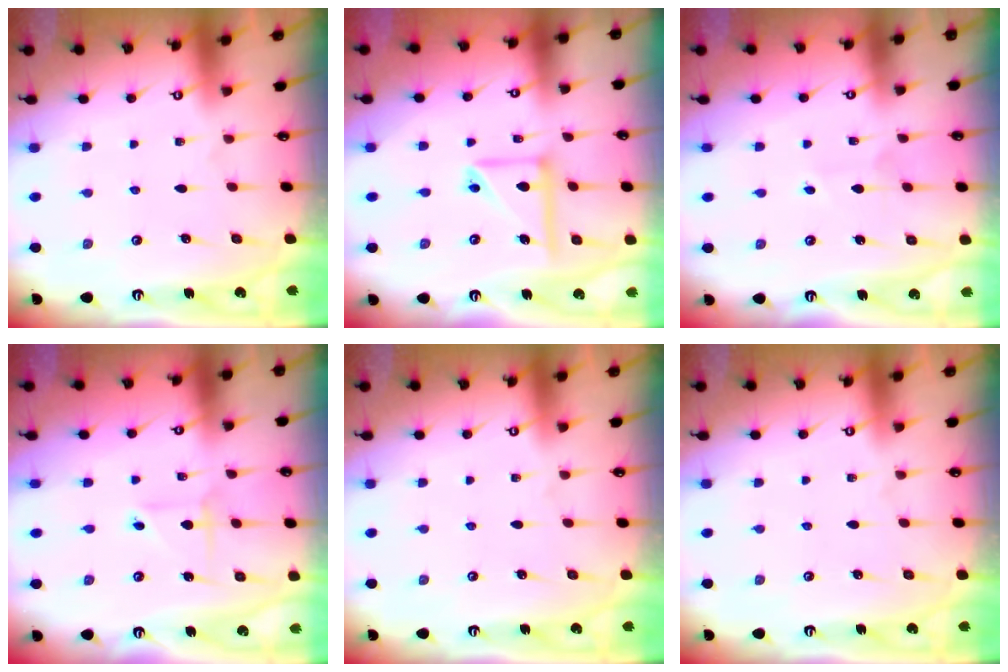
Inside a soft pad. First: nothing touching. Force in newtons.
{"total": 11.6, "press": 11.5, "slide": 1.2}
{"total": 2.1, "press": 2.1, "slide": 0.2}
{"total": 3.0, "press": 3.0, "slide": 0.3}
{"total": 0.0}
{"total": 0.0}